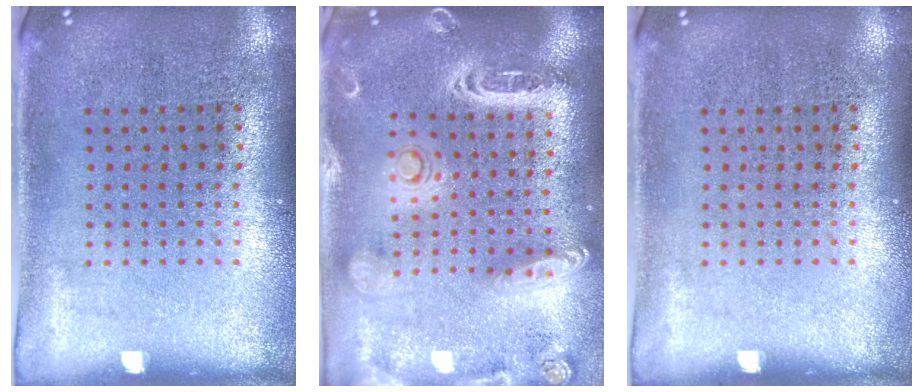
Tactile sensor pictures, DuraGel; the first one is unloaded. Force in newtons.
{"total": 2.7, "press": 2.3, "slide": 1.4}
{"total": 0.0}